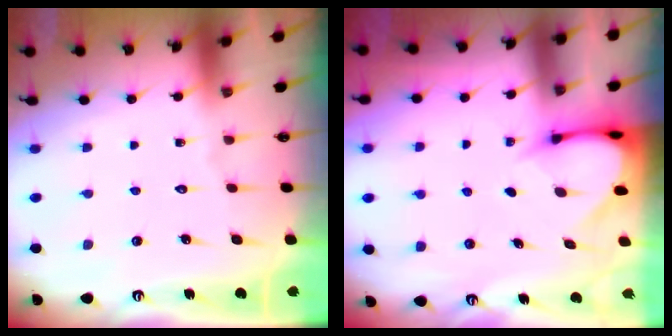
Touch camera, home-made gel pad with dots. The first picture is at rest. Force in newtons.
{"total": 3.4, "press": 3.4, "slide": 0.1}